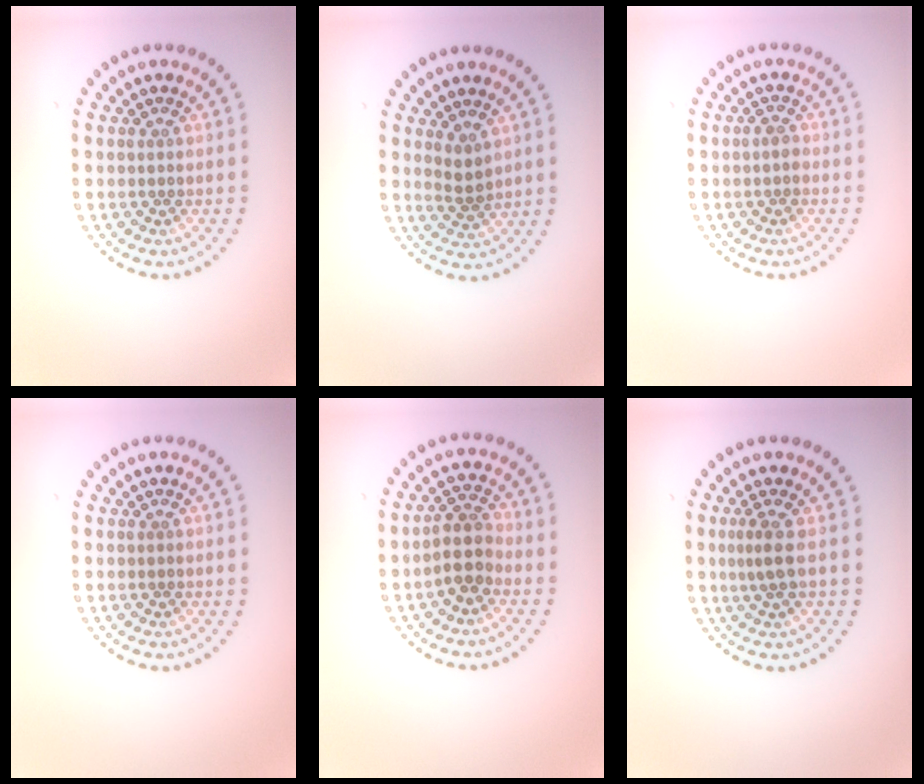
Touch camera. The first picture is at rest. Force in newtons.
{"total": 1.4, "press": 1.2, "slide": 0.9}
{"total": 1.1, "press": 0.9, "slide": 0.5}
{"total": 0.0}
{"total": 2.9, "press": 2.5, "slide": 1.4}
{"total": 1.8, "press": 1.3, "slide": 1.2}